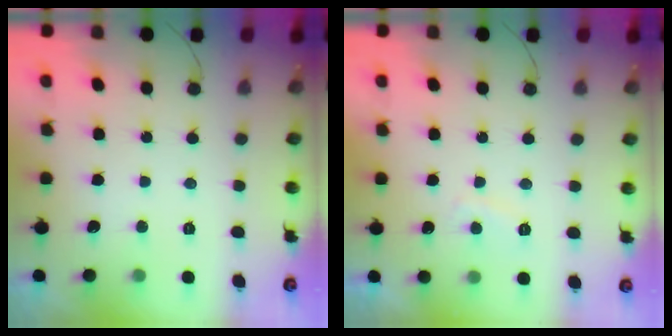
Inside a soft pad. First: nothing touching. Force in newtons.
{"total": 2.7, "press": 2.5, "slide": 0.8}